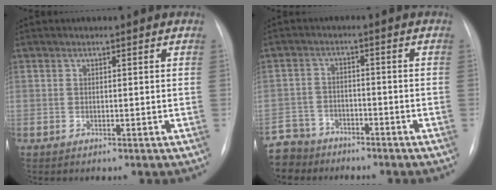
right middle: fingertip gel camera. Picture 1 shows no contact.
{"total": 8.4, "force": [-6.8, 4.9, 0.4], "torque": [-0.019, 0.003, -0.119]}